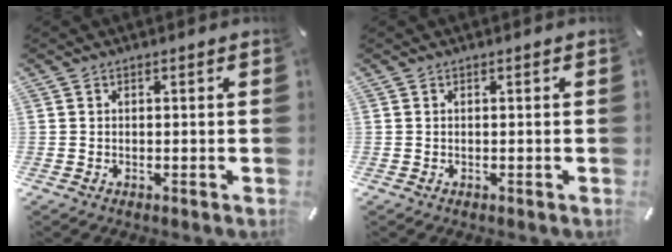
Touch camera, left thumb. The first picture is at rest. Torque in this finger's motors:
{"motor_torque": [0.00, 0.00, 0.00, 0.00, 0.00]}